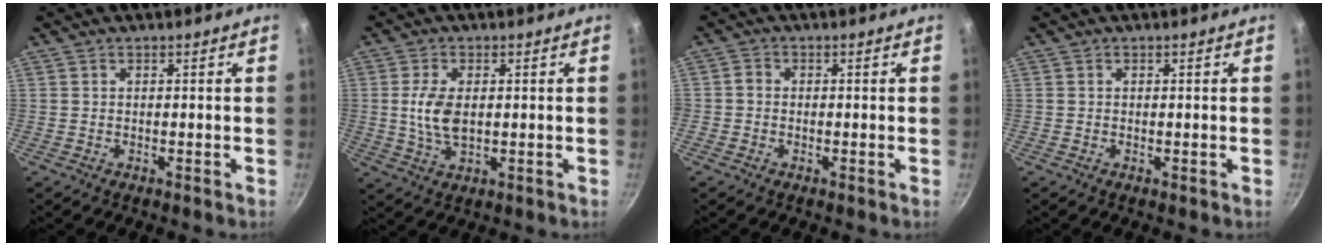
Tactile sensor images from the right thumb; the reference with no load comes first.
{"total": 6.7, "force": [0.5, 3.7, 5.6], "torque": [-0.113, -0.004, 0.011]}
{"total": 1.6, "force": [-0.4, 1.4, 0.6], "torque": [-0.004, 0.009, -0.012]}
{"total": 0.0}